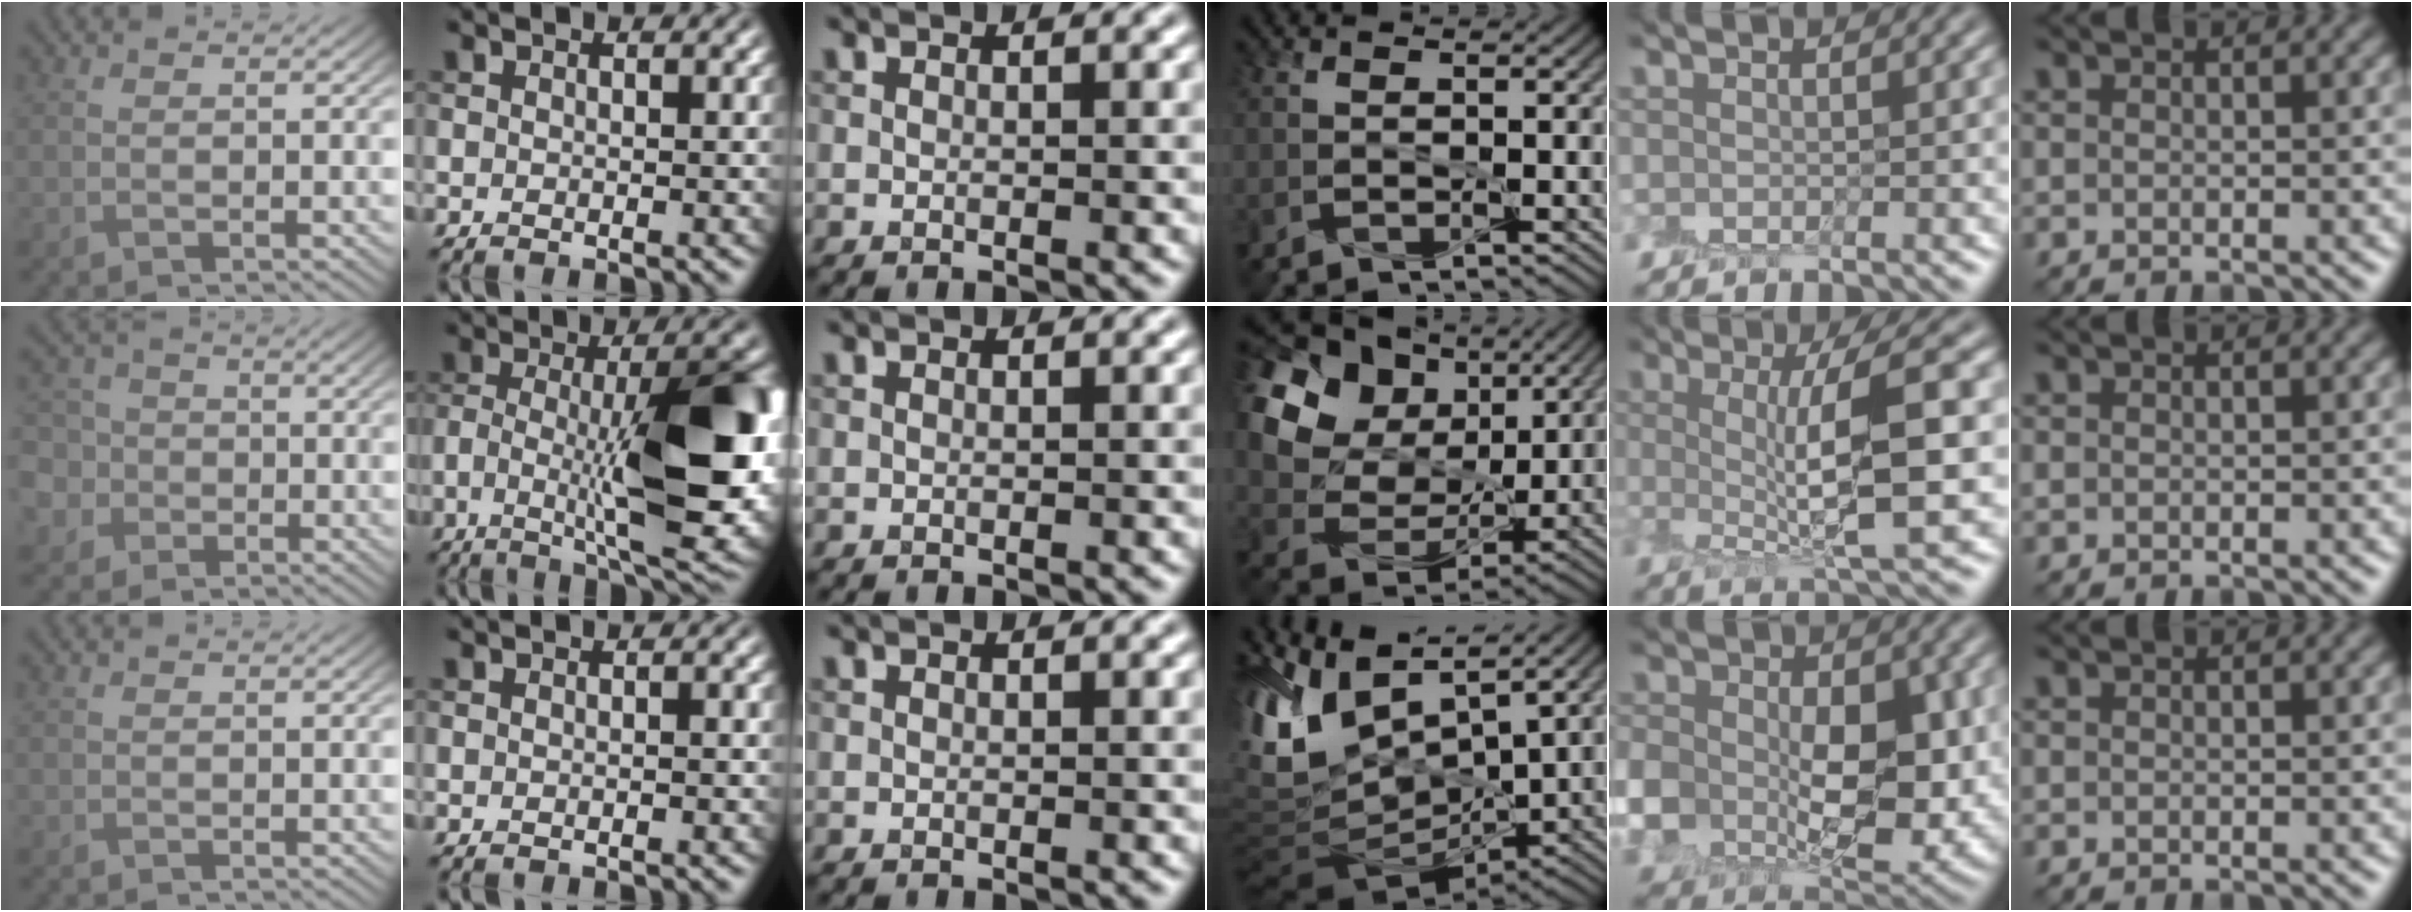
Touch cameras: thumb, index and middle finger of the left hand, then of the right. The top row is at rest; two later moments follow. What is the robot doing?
{"motion": "peel", "object": "small bumper sticker"}